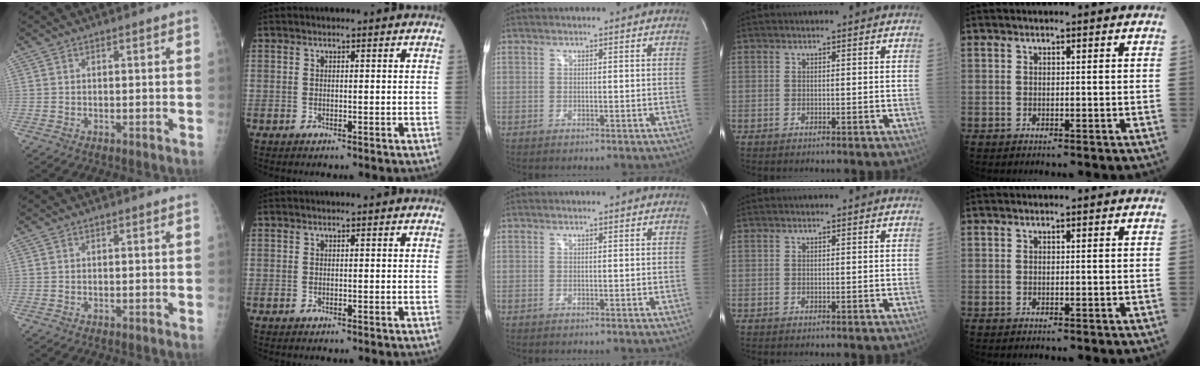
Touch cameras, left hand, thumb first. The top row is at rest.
{}